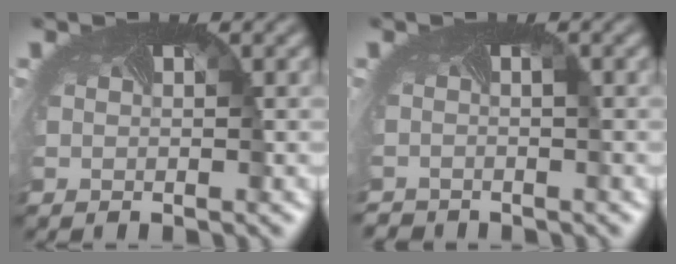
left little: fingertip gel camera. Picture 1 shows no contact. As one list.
[{"total": 1.8, "force": [-1.7, 0.5, 0.3], "torque": [0.002, -0.010, -0.029]}]